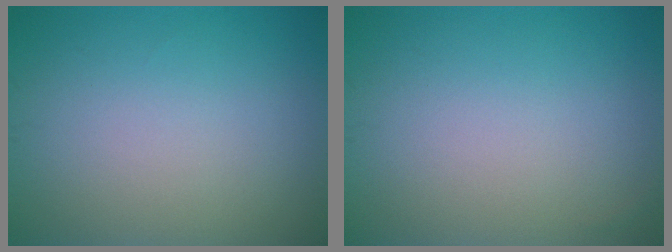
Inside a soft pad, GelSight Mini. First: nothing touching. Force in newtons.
{"total": 0.0}